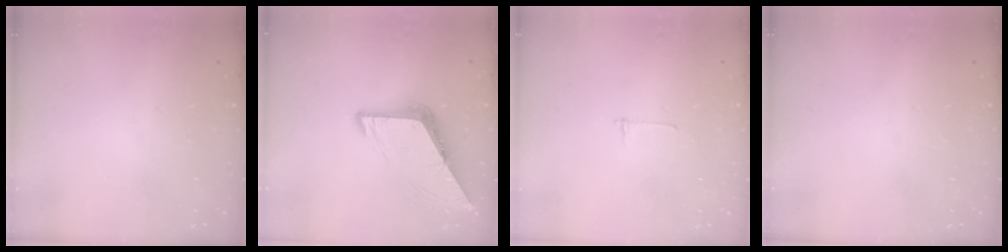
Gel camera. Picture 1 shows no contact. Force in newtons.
{"total": 8.2, "press": 8.2, "slide": 0.6}
{"total": 2.7, "press": 2.7, "slide": 0.3}
{"total": 0.0}